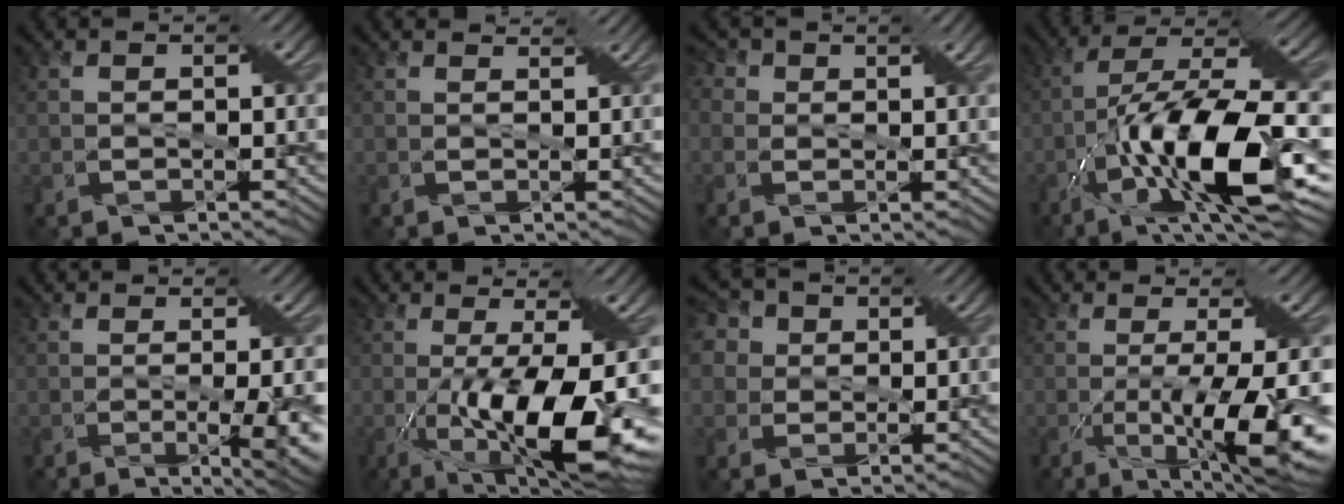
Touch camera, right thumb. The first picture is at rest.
{"total": 1.3, "force": [1.2, 0.1, 0.5], "torque": [-0.011, 0.002, 0.015]}
{"total": 4.4, "force": [1.9, 3.2, 2.2], "torque": [-0.050, 0.019, -0.001]}
{"total": 15.9, "force": [-4.9, 4.8, 14.3], "torque": [-0.271, -0.006, -0.086]}
{"total": 6.1, "force": [-0.6, 2.0, 5.7], "torque": [-0.075, -0.012, 0.009]}
{"total": 13.0, "force": [-2.9, 3.1, 12.2], "torque": [-0.214, -0.019, -0.036]}
{"total": 10.2, "force": [5.1, 7.5, 4.7], "torque": [-0.155, 0.030, 0.080]}
{"total": 11.3, "force": [-2.8, 2.0, 10.7], "torque": [-0.165, -0.013, -0.030]}